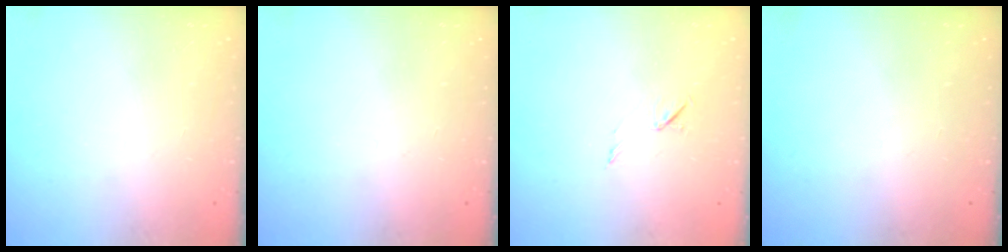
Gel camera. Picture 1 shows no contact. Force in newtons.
{"total": 0.0}
{"total": 5.5, "press": 5.3, "slide": 1.5}
{"total": 0.0}